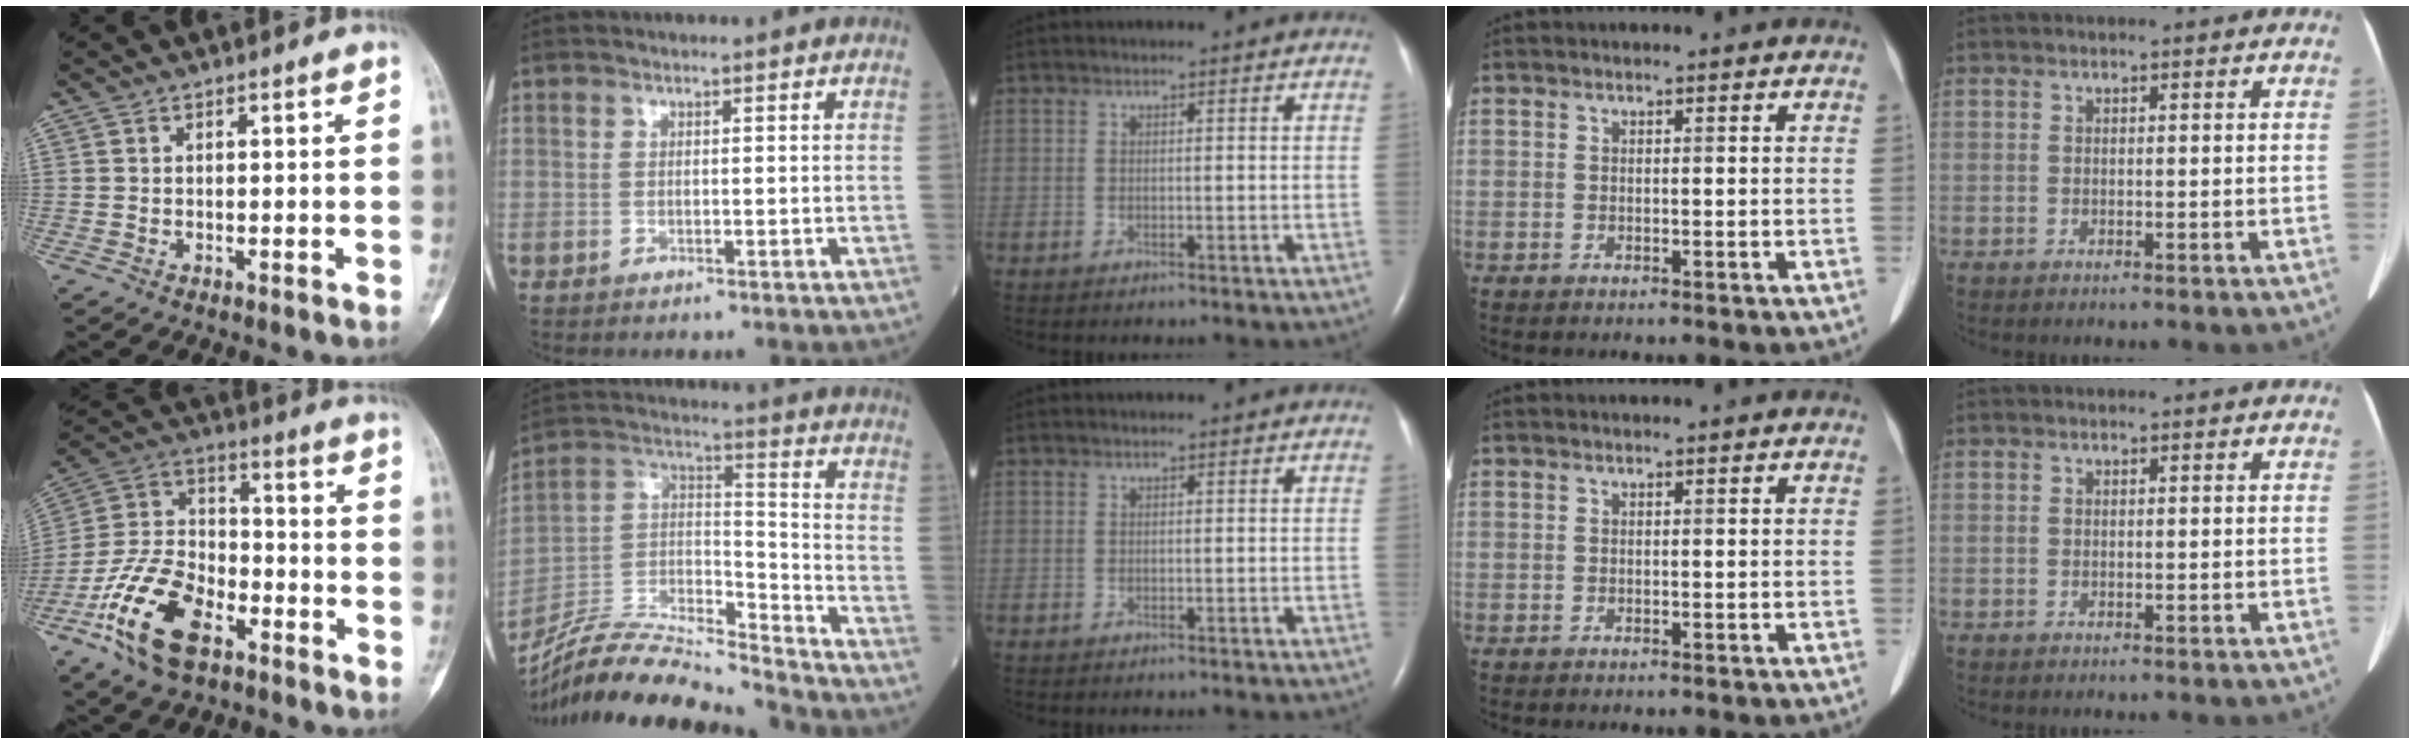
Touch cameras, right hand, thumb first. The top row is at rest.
{"thumb": {"total": 17.1, "force": [-8.9, 9.2, 11.3], "torque": [-0.216, 0.050, -0.174]}, "index": {"total": 20.7, "force": [-19.4, 1.5, 7.1], "torque": [-0.152, 0.011, -0.341]}}